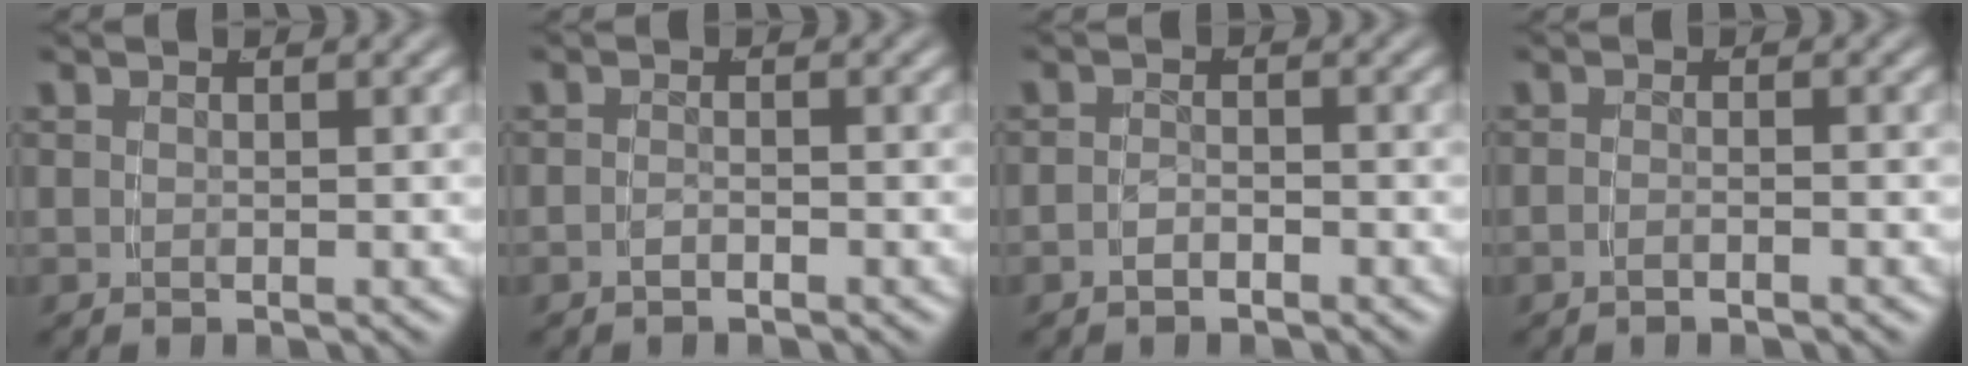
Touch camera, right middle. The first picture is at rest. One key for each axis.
{"total": 1.0, "fx": -0.9, "fy": -0.2, "fz": 0.3, "tx": -0.010, "ty": -0.001, "tz": -0.016}
{"total": 1.4, "fx": -1.2, "fy": 0.5, "fz": 0.5, "tx": -0.011, "ty": -0.004, "tz": -0.020}
{"total": 1.4, "fx": -1.2, "fy": -0.3, "fz": 0.8, "tx": -0.018, "ty": 0.001, "tz": -0.022}